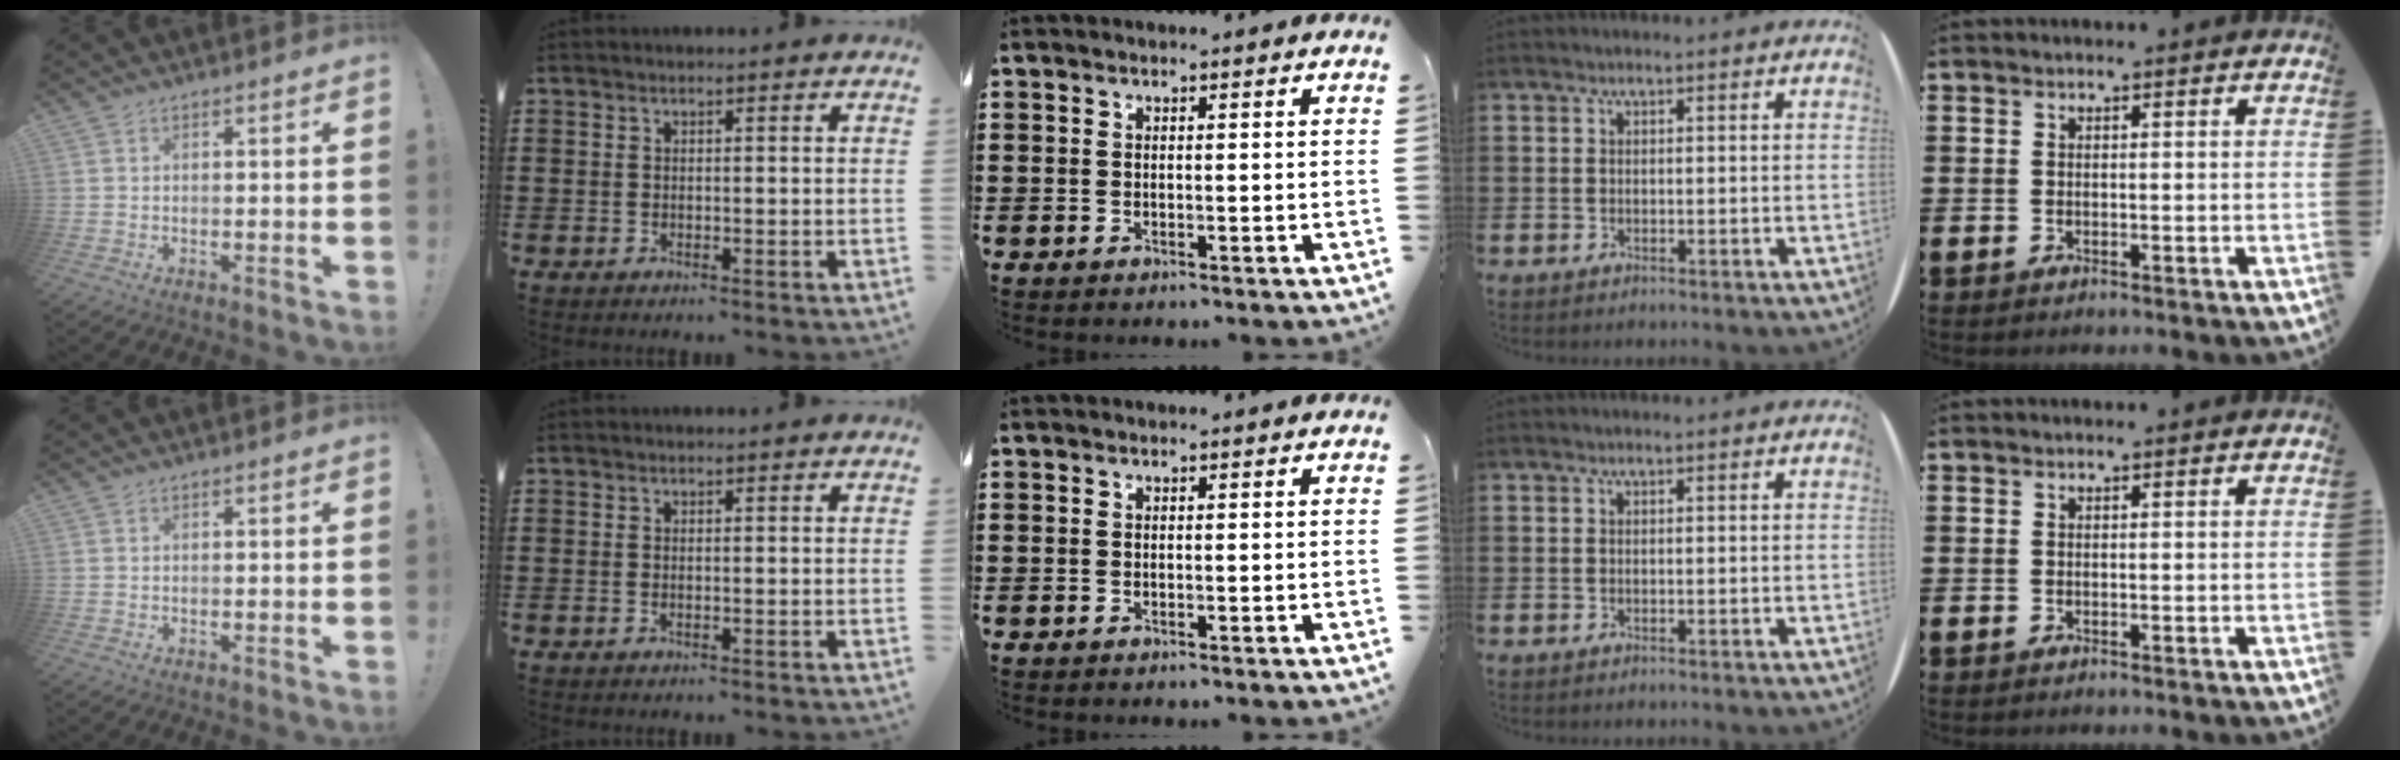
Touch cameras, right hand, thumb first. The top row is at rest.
{}